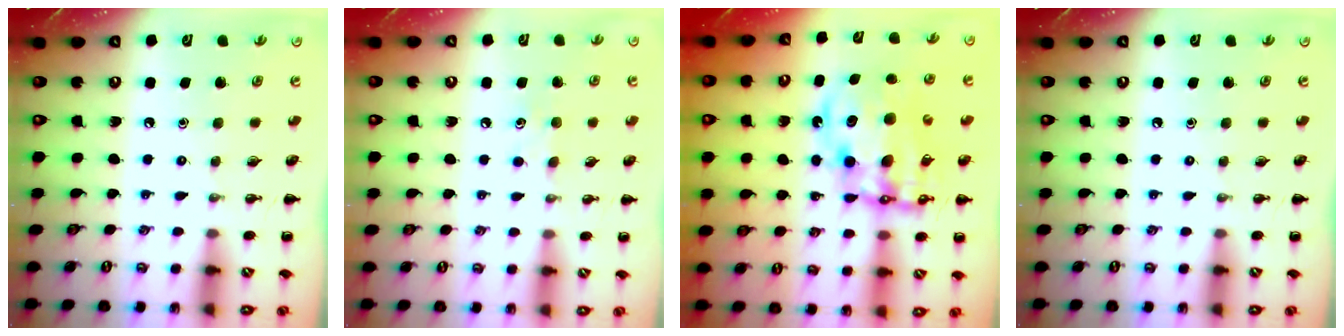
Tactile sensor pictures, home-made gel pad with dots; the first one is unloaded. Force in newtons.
{"total": 4.4, "press": 4.2, "slide": 1.2}
{"total": 14.6, "press": 14.2, "slide": 3.6}
{"total": 0.0}